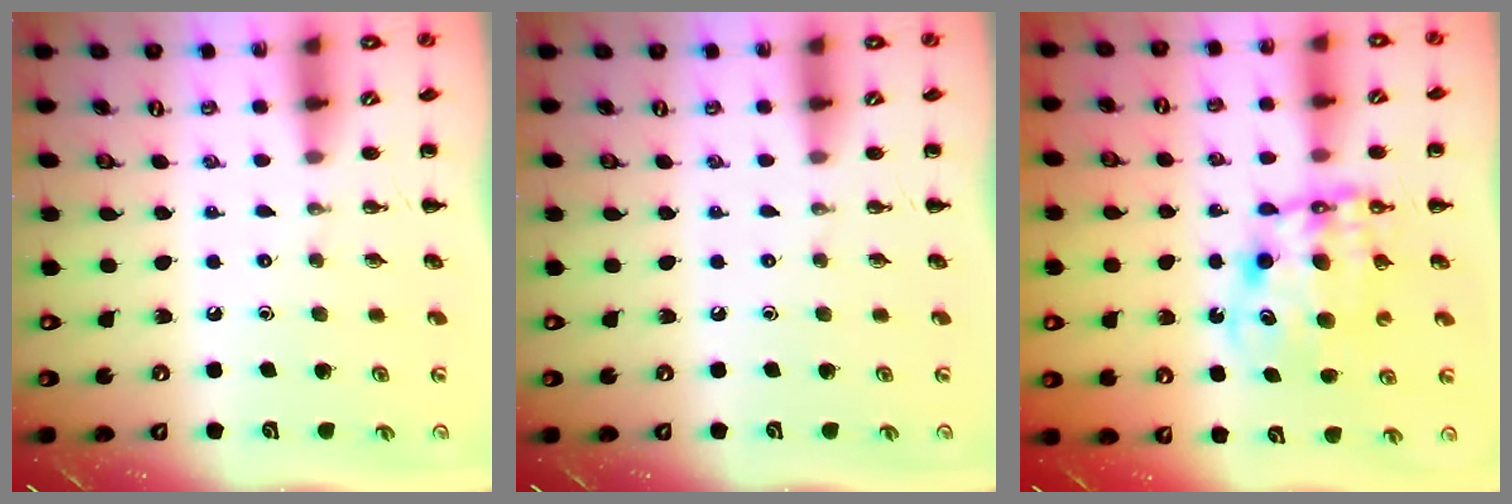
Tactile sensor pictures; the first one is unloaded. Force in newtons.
{"total": 0.0}
{"total": 10.5, "press": 10.1, "slide": 2.9}